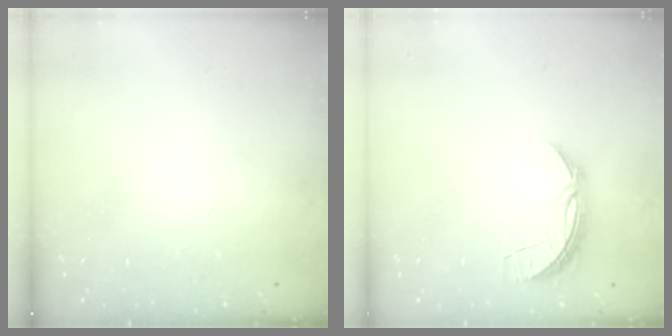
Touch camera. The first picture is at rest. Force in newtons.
{"total": 5.6, "press": 5.6, "slide": 0.5}